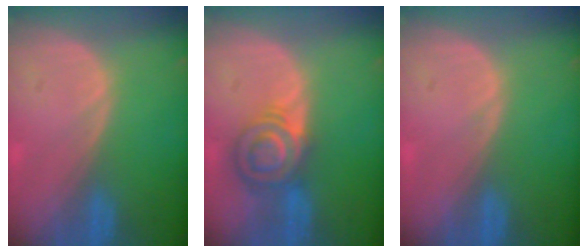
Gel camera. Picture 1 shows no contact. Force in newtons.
{"total": 6.4, "press": 6.2, "slide": 1.6}
{"total": 0.5, "press": 0.1, "slide": 0.5}